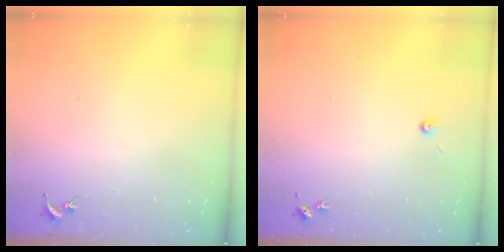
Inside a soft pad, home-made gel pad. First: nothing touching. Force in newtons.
{"total": 2.7, "press": 2.7, "slide": 0.2}